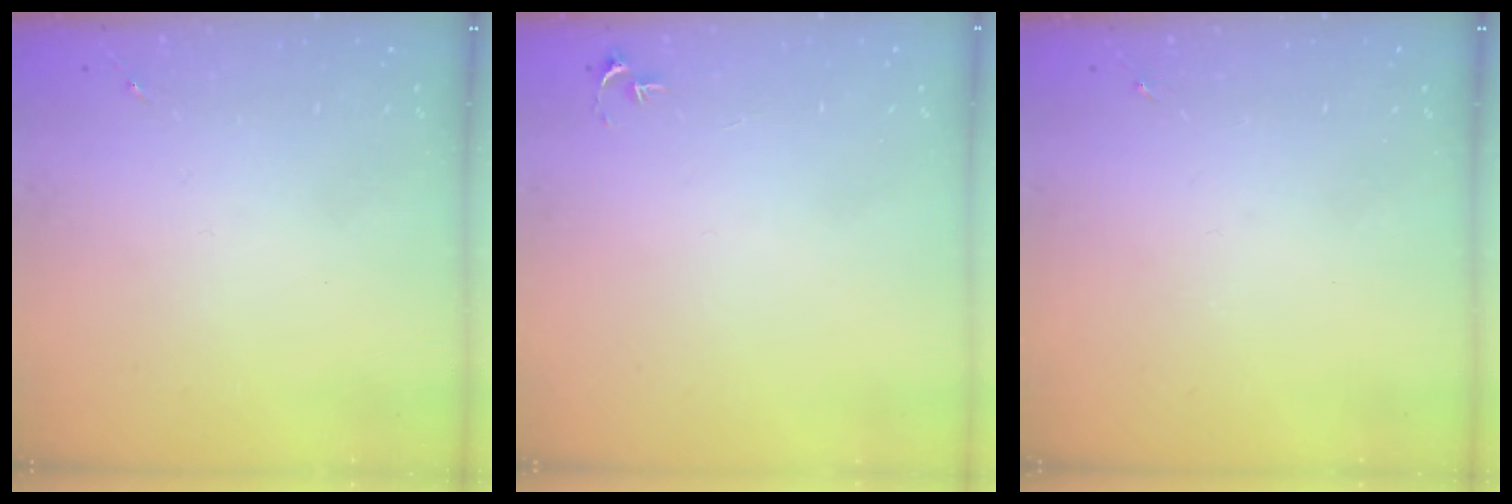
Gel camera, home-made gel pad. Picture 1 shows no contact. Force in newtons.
{"total": 2.7, "press": 2.7, "slide": 0.3}
{"total": 0.0}